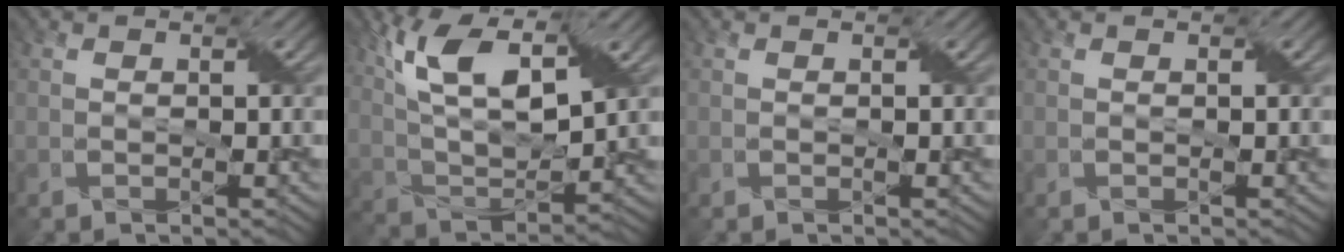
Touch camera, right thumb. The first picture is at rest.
{"total": 13.3, "force": [6.6, 5.8, 10.0], "torque": [-0.217, 0.013, 0.122]}
{"total": 0.0}
{"total": 0.0}